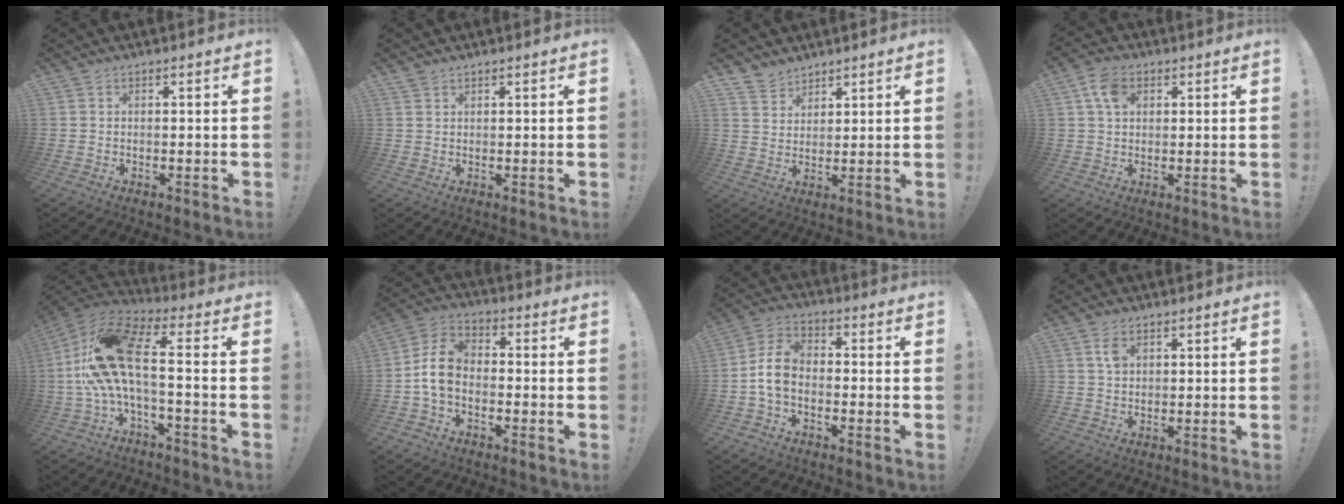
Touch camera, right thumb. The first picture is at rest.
{"total": 1.5, "force": [1.3, 0.6, 0.2], "torque": [0.000, -0.005, 0.025]}
{"total": 5.6, "force": [4.7, 3.0, 0.1], "torque": [-0.006, -0.036, 0.092]}
{"total": 7.0, "force": [2.4, 4.9, 4.3], "torque": [-0.075, 0.006, 0.049]}
{"total": 18.6, "force": [0.7, 7.1, 17.2], "torque": [-0.331, 0.012, 0.012]}
{"total": 9.5, "force": [-1.8, 6.6, 6.5], "torque": [-0.134, 0.014, -0.031]}
{"total": 8.6, "force": [-1.8, 6.0, 5.9], "torque": [-0.117, 0.013, -0.030]}
{"total": 3.6, "force": [1.5, 2.3, 2.3], "torque": [-0.027, -0.005, 0.024]}